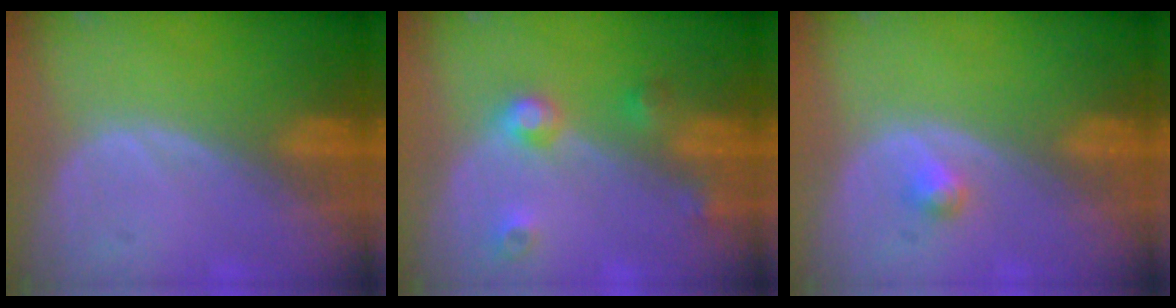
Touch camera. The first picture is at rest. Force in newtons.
{"total": 4.3, "press": 3.8, "slide": 1.9}
{"total": 1.3, "press": 1.2, "slide": 0.1}